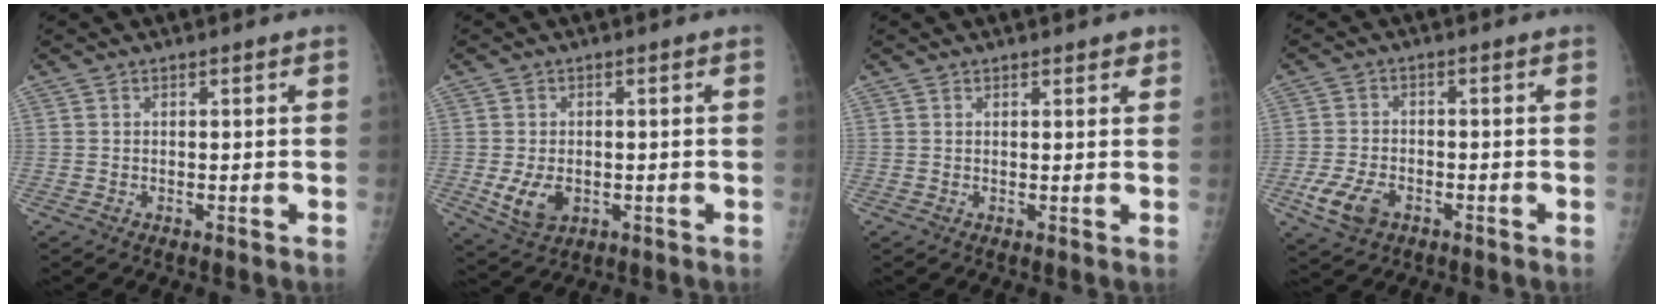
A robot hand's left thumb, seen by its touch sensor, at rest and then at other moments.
{"total": 6.0, "force": [-1.2, 4.2, 4.2], "torque": [-0.069, -0.007, -0.010]}
{"total": 1.5, "force": [1.1, 0.7, 0.8], "torque": [0.002, -0.004, 0.010]}
{"total": 6.9, "force": [-3.1, 4.4, 4.3], "torque": [-0.088, 0.008, -0.054]}